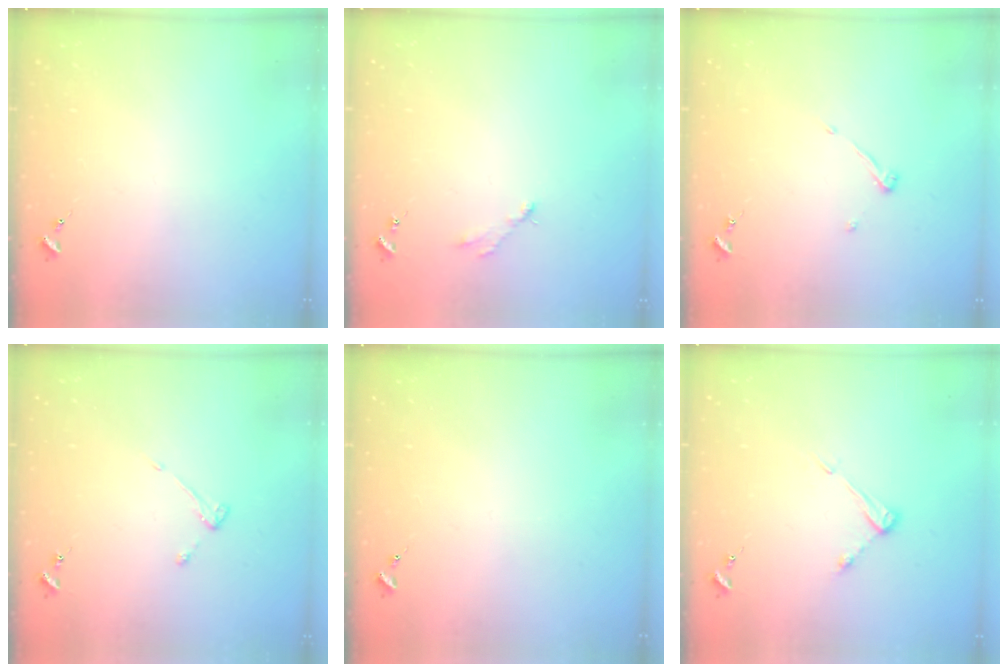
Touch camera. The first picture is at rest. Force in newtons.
{"total": 2.8, "press": 2.8, "slide": 0.4}
{"total": 3.9, "press": 3.9, "slide": 0.5}
{"total": 3.0, "press": 3.0, "slide": 0.4}
{"total": 0.0}
{"total": 5.2, "press": 5.1, "slide": 0.3}